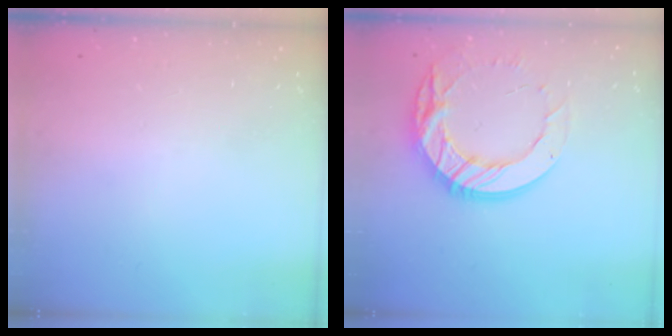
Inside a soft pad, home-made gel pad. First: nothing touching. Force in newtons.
{"total": 17.2, "press": 17.1, "slide": 1.3}